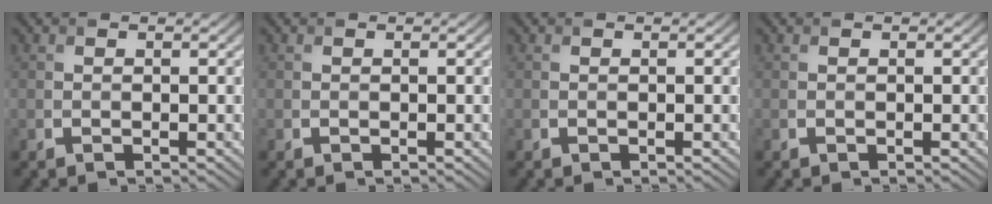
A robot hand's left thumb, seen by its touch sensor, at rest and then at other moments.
{"total": 0.0}
{"total": 0.0}
{"total": 0.0}